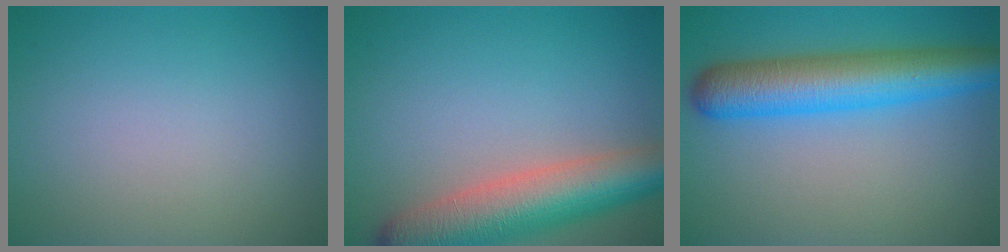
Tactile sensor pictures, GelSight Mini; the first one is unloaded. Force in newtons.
{"total": 8.4, "press": 8.4, "slide": 0.6}
{"total": 7.8, "press": 7.8, "slide": 0.1}